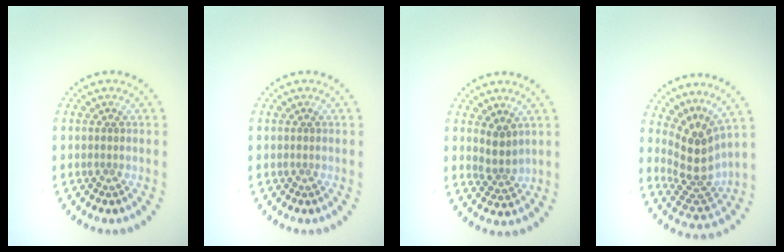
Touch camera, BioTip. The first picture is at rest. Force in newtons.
{"total": 0.0}
{"total": 2.1, "press": 1.6, "slide": 1.4}
{"total": 4.0, "press": 2.7, "slide": 2.9}